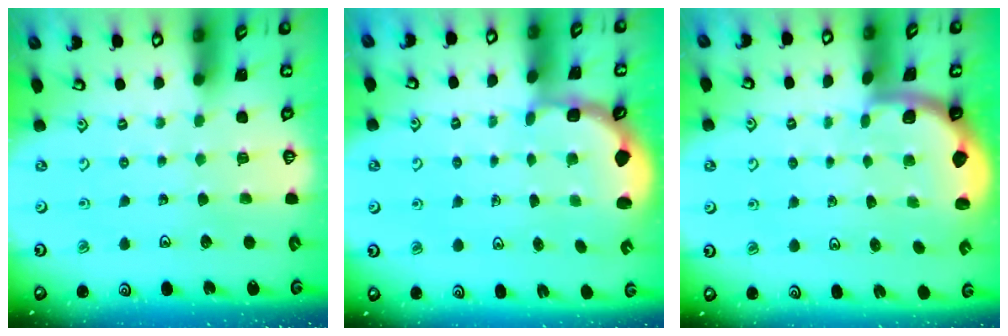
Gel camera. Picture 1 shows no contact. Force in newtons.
{"total": 2.7, "press": 2.0, "slide": 1.7}
{"total": 1.9, "press": 1.8, "slide": 0.6}